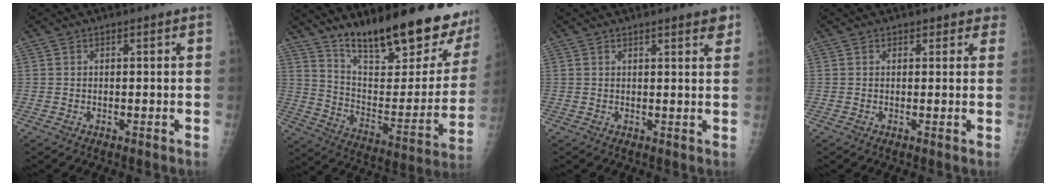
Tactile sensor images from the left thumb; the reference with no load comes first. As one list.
[{"total": 26.7, "force": [20.3, 7.2, 15.9], "torque": [-0.202, -0.101, 0.303]}, {"total": 3.7, "force": [2.5, 0.6, 2.6], "torque": [-0.024, -0.010, 0.030]}, {"total": 2.1, "force": [1.6, 1.3, 0.0], "torque": [0.029, -0.005, 0.010]}]